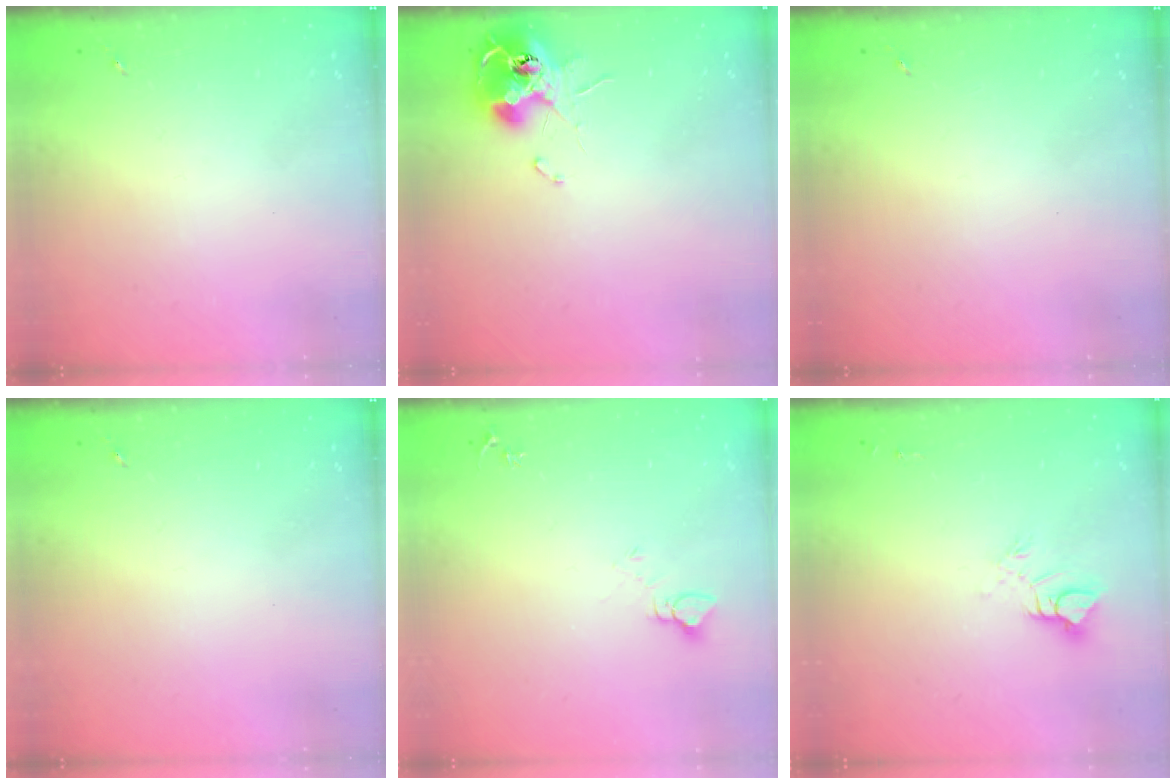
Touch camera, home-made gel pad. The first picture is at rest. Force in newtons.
{"total": 11.6, "press": 11.6, "slide": 1.1}
{"total": 0.0}
{"total": 0.0}
{"total": 3.7, "press": 3.7, "slide": 0.3}
{"total": 6.3, "press": 6.3, "slide": 0.5}